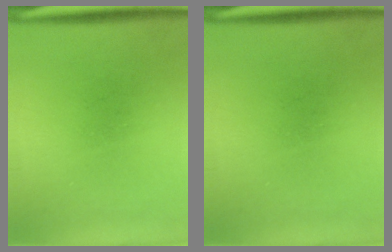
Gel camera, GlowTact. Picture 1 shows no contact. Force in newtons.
{"total": 0.0}